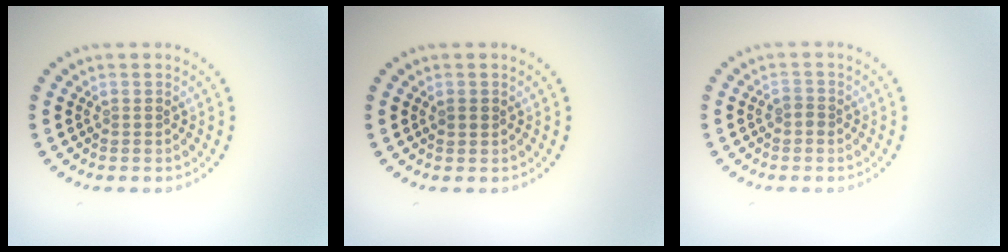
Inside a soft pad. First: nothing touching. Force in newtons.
{"total": 0.9, "press": 0.8, "slide": 0.3}
{"total": 1.0, "press": 0.9, "slide": 0.4}